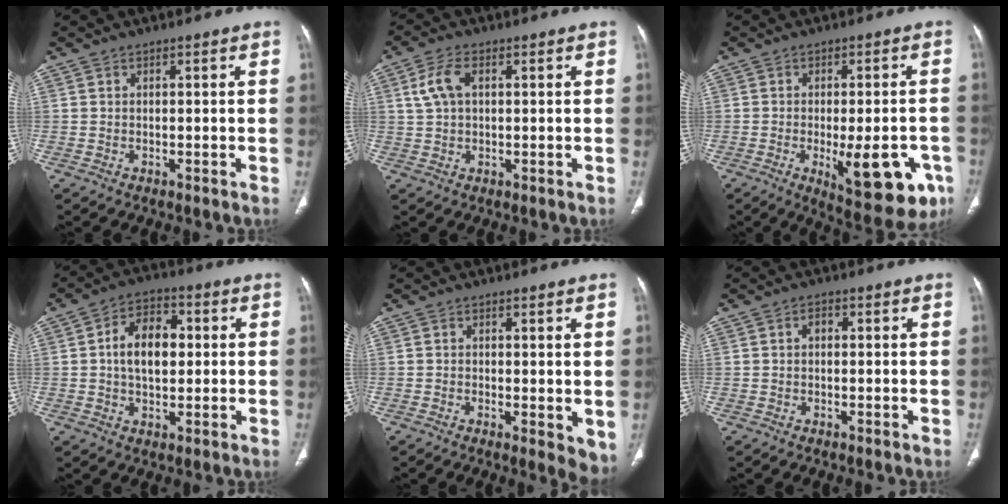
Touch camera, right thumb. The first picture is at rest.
{"total": 5.3, "force": [1.4, 3.1, 4.1], "torque": [-0.092, 0.010, 0.028]}
{"total": 15.0, "force": [-5.3, 5.8, 12.8], "torque": [-0.132, 0.006, -0.054]}
{"total": 9.9, "force": [0.8, 6.3, 7.6], "torque": [-0.107, 0.015, 0.008]}
{"total": 5.0, "force": [-0.4, 2.0, 4.6], "torque": [-0.052, -0.013, -0.006]}
{"total": 1.4, "force": [0.1, 1.0, 1.0], "torque": [-0.008, 0.007, -0.003]}